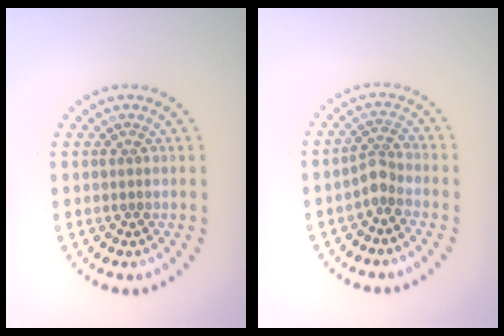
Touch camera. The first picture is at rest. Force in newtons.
{"total": 2.0, "press": 1.5, "slide": 1.4}